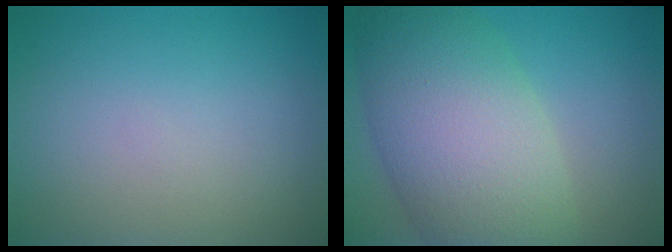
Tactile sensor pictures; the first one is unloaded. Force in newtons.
{"total": 11.0, "press": 10.9, "slide": 0.4}